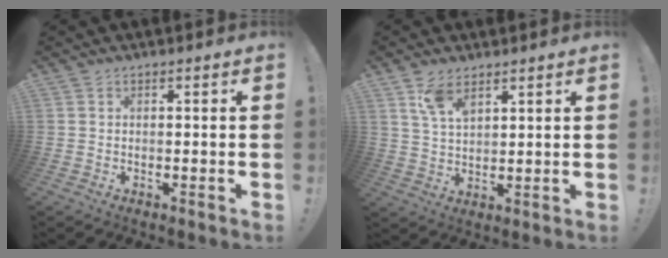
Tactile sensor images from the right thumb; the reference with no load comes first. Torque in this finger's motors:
{"motor_torque": [0.07, 0.10, 0.70, 0.23, 0.01]}